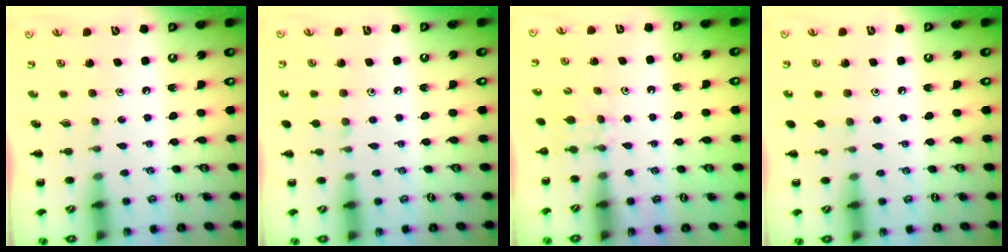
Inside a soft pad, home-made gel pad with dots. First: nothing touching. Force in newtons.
{"total": 5.2, "press": 4.9, "slide": 1.9}
{"total": 3.3, "press": 3.1, "slide": 1.1}
{"total": 3.7, "press": 3.3, "slide": 1.7}